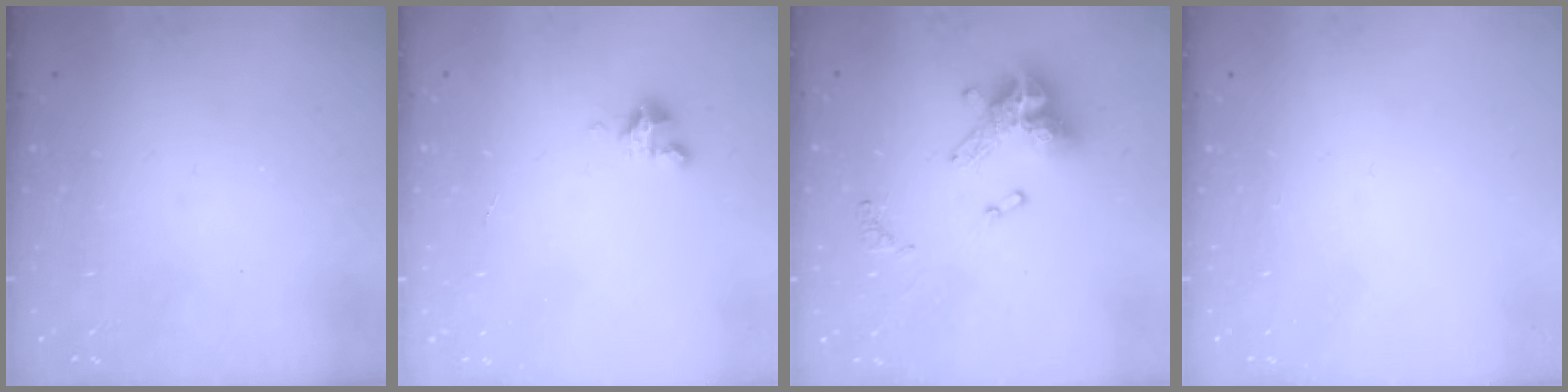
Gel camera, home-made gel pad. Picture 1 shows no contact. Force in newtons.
{"total": 2.8, "press": 2.8, "slide": 0.2}
{"total": 13.1, "press": 13.0, "slide": 1.4}
{"total": 0.0}